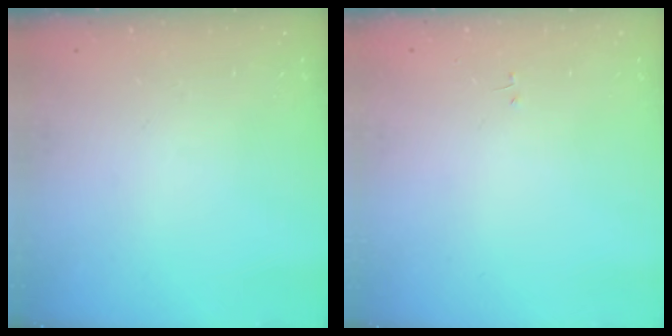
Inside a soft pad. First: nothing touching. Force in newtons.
{"total": 0.0}